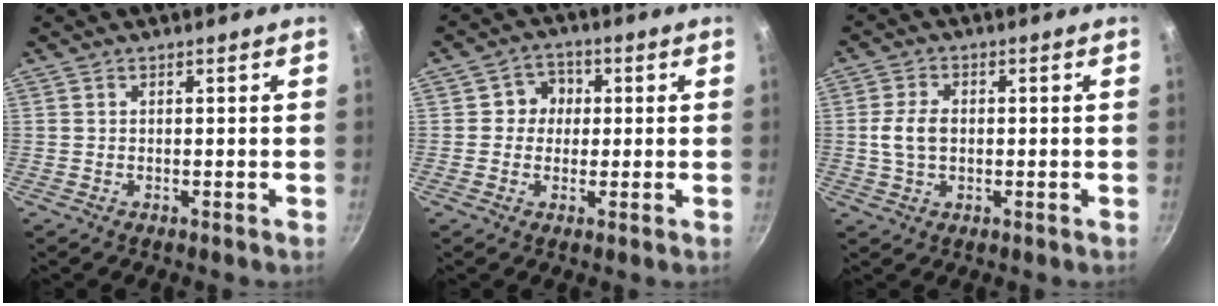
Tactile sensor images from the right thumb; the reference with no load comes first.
{"total": 4.9, "force": [0.5, 4.6, 1.4], "torque": [0.019, 0.007, -0.001]}
{"total": 5.4, "force": [0.0, 3.6, 3.9], "torque": [-0.071, 0.010, -0.002]}